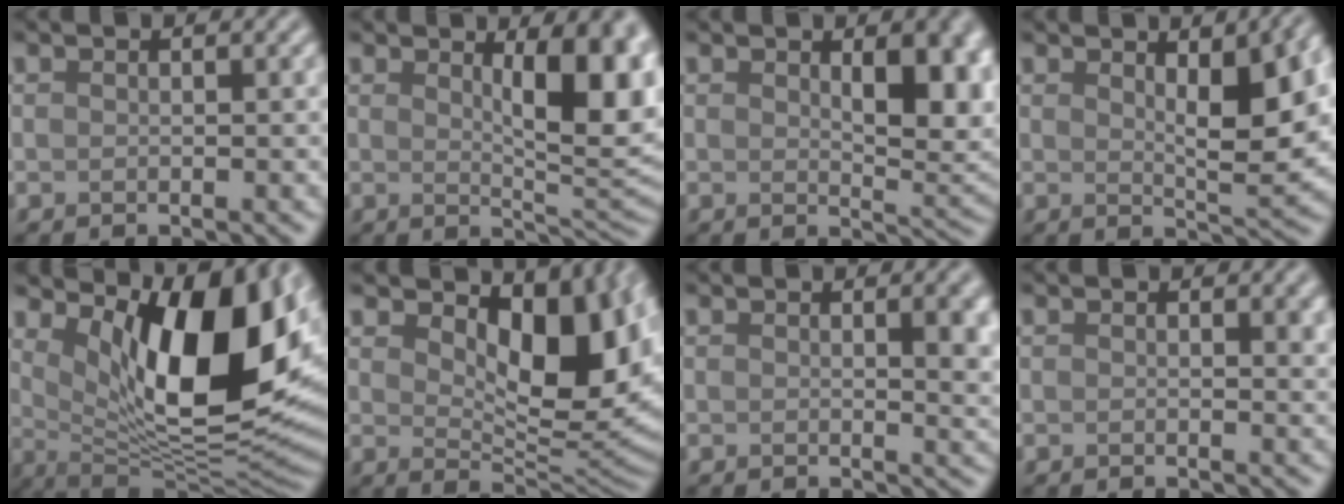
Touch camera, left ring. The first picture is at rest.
{"total": 8.1, "force": [2.2, 2.6, 7.3], "torque": [-0.093, -0.004, 0.039]}
{"total": 6.3, "force": [1.7, 2.7, 5.4], "torque": [-0.071, -0.006, 0.035]}
{"total": 7.1, "force": [2.0, 2.1, 6.5], "torque": [-0.093, -0.002, 0.036]}
{"total": 13.6, "force": [3.9, 5.3, 11.8], "torque": [-0.170, -0.014, 0.068]}
{"total": 9.8, "force": [3.2, 4.8, 7.9], "torque": [-0.114, -0.014, 0.052]}
{"total": 3.5, "force": [0.8, 1.1, 3.3], "torque": [-0.031, 0.001, 0.010]}
{"total": 1.1, "force": [0.5, 0.3, 0.9], "torque": [-0.007, -0.002, 0.008]}